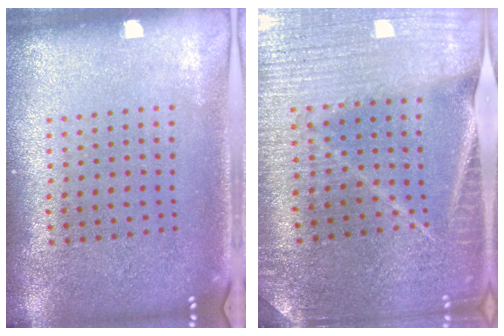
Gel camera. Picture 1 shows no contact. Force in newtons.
{"total": 3.0, "press": 3.0, "slide": 0.3}